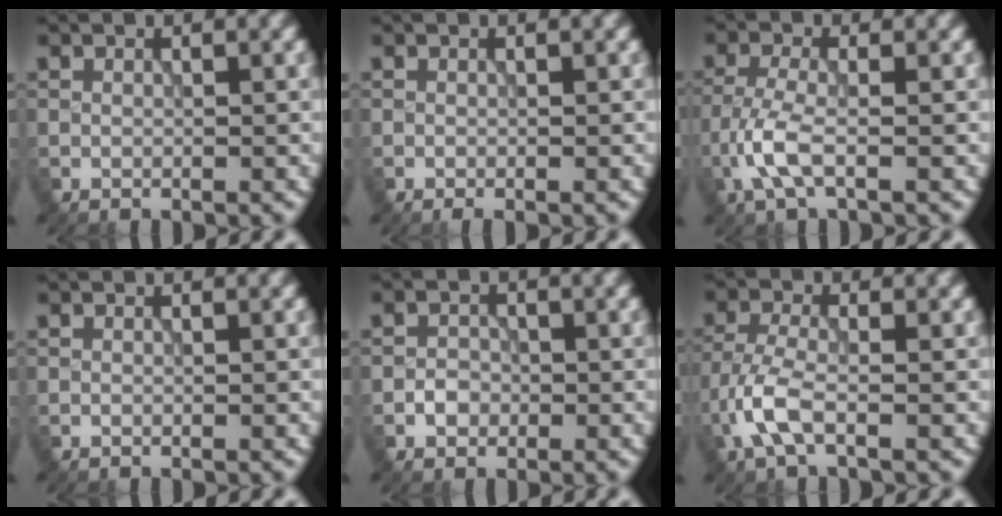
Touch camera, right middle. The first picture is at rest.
{"total": 0.6, "force": [-0.4, 0.1, 0.5], "torque": [-0.007, -0.005, -0.008]}
{"total": 3.4, "force": [-1.5, 1.0, 2.9], "torque": [-0.071, 0.002, -0.038]}
{"total": 0.0}
{"total": 1.5, "force": [-0.6, 1.2, 0.6], "torque": [-0.006, 0.001, -0.013]}
{"total": 3.9, "force": [-1.8, 1.4, 3.1], "torque": [-0.077, 0.001, -0.047]}